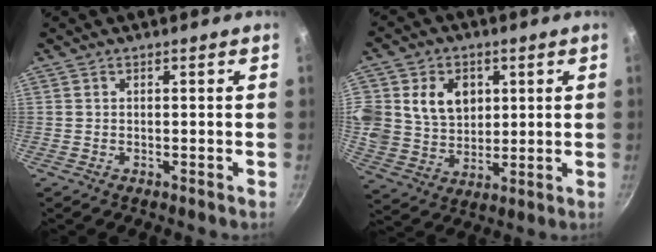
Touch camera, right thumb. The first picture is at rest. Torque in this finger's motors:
{"motor_torque": [0.14, 0.35, 0.15, -0.08, 0.16]}